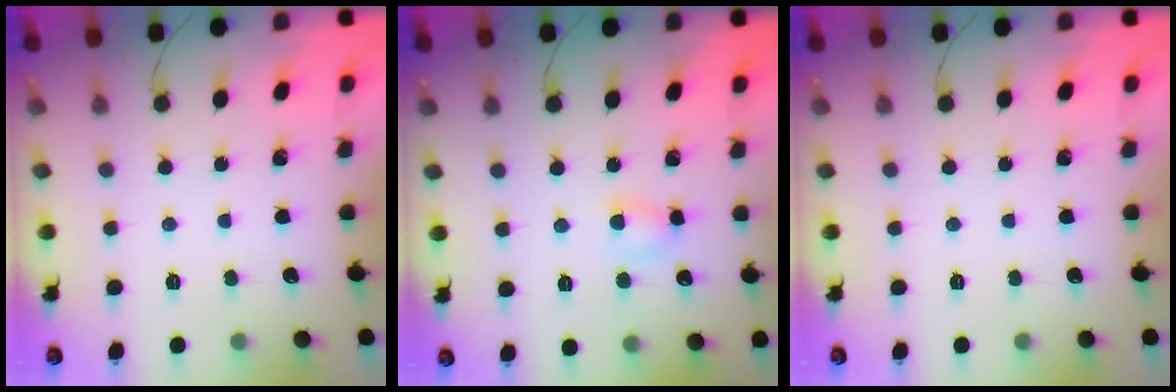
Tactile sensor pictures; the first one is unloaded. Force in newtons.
{"total": 3.9, "press": 3.7, "slide": 1.0}
{"total": 0.0}